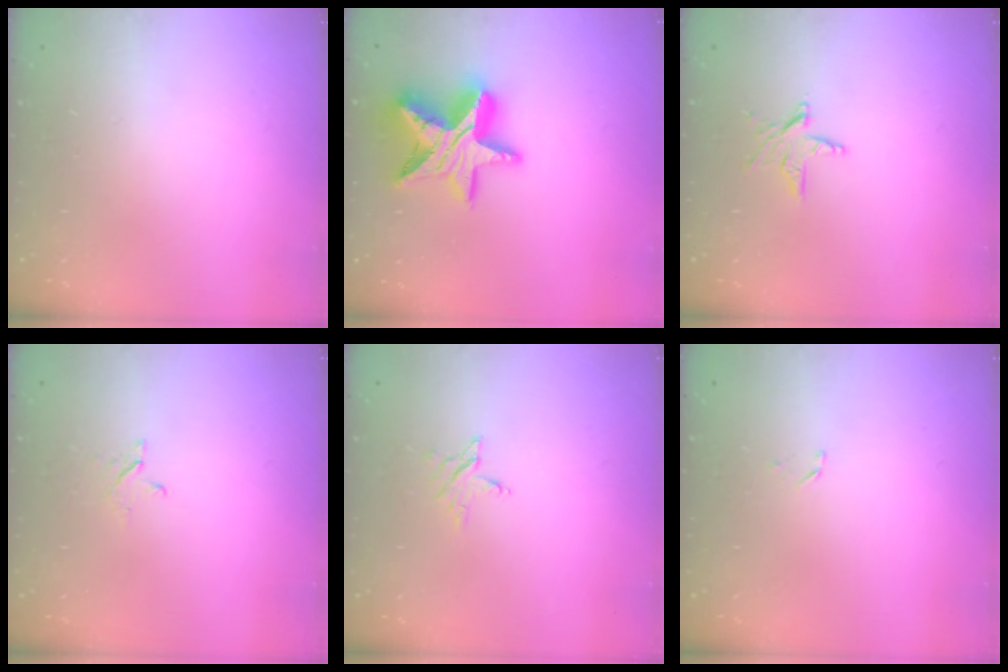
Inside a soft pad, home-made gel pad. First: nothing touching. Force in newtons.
{"total": 16.8, "press": 16.8, "slide": 1.4}
{"total": 5.1, "press": 5.0, "slide": 0.5}
{"total": 2.6, "press": 2.6, "slide": 0.3}
{"total": 2.8, "press": 2.8, "slide": 0.1}
{"total": 1.6, "press": 1.6, "slide": 0.2}